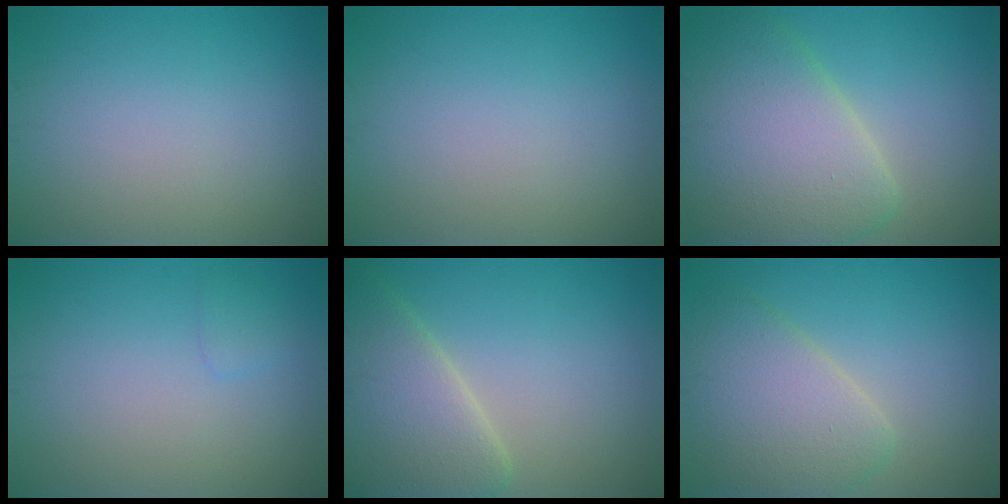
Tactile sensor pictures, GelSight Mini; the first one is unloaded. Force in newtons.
{"total": 0.0}
{"total": 8.7, "press": 8.6, "slide": 0.7}
{"total": 0.9, "press": 0.8, "slide": 0.1}
{"total": 6.9, "press": 6.8, "slide": 0.5}
{"total": 5.5, "press": 5.5, "slide": 0.3}